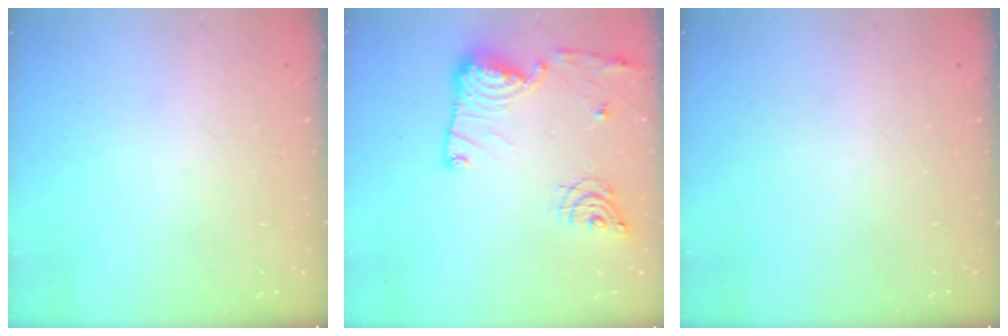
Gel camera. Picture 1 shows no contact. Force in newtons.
{"total": 15.8, "press": 15.7, "slide": 0.9}
{"total": 0.0}